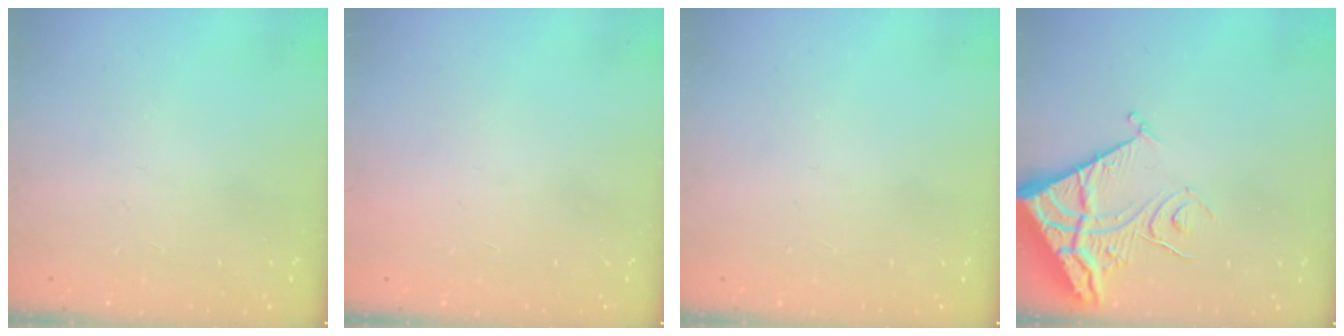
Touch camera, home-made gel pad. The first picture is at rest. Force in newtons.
{"total": 1.5, "press": 1.5, "slide": 0.1}
{"total": 0.0}
{"total": 11.3, "press": 11.3, "slide": 1.4}